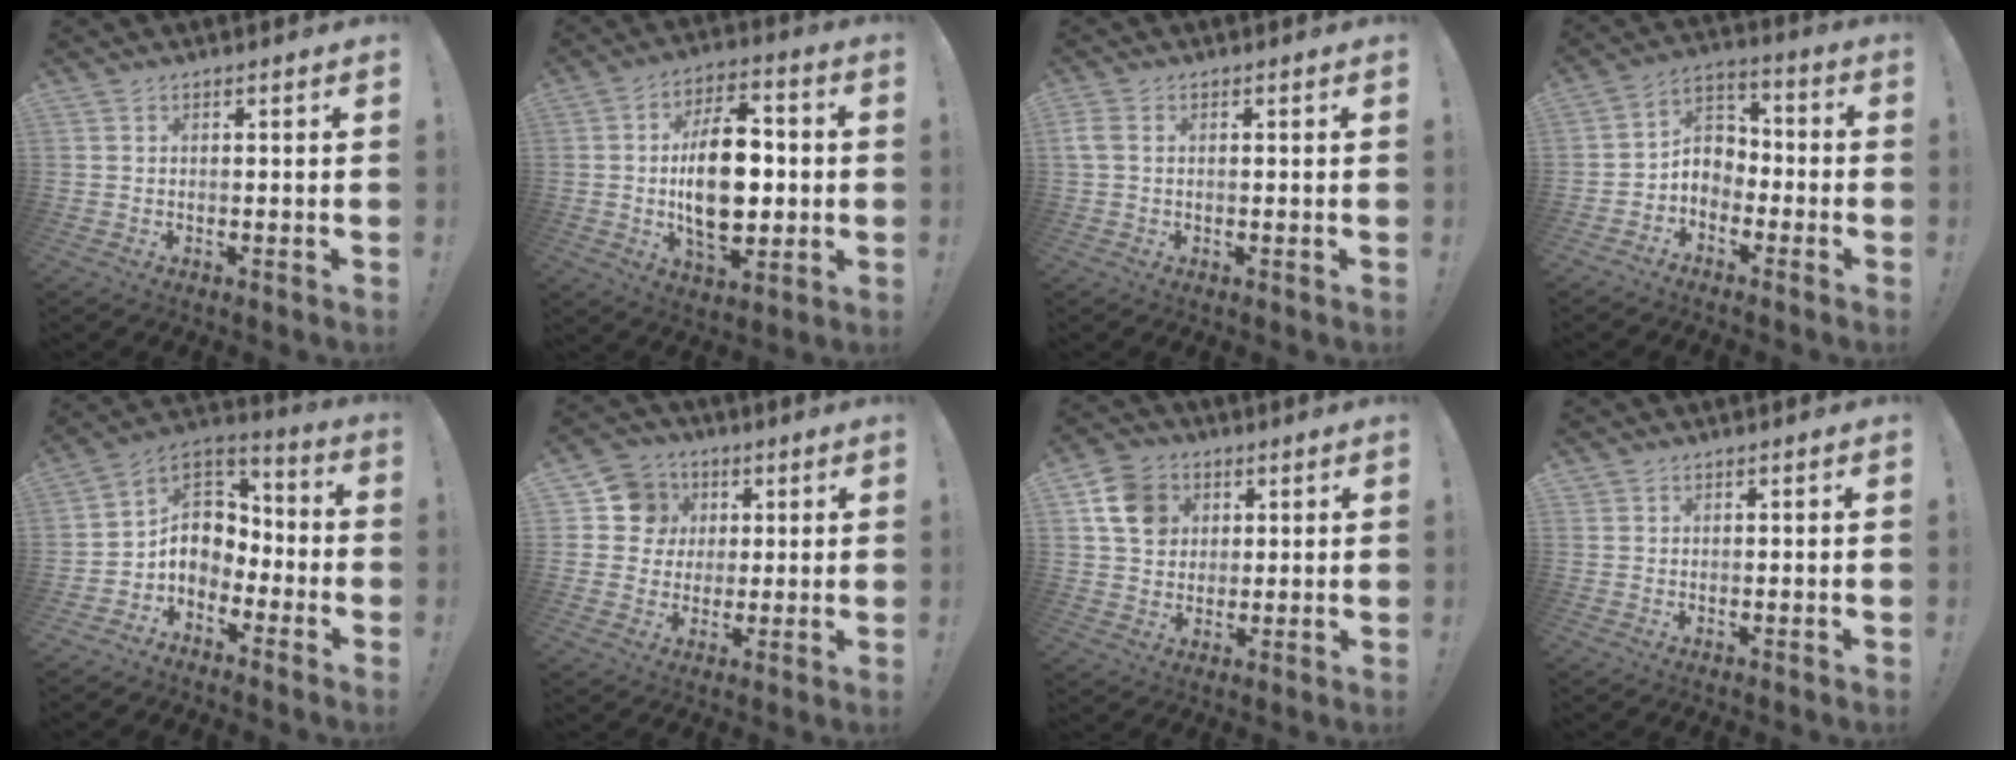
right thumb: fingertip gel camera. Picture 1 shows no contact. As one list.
[{"total": 18.6, "force": [-0.6, 10.8, 15.2], "torque": [-0.261, 0.003, -0.012]}, {"total": 2.3, "force": [0.2, 1.5, 1.8], "torque": [-0.037, 0.003, 0.004]}, {"total": 6.3, "force": [-1.9, 5.7, 1.8], "torque": [-0.026, 0.013, -0.027]}, {"total": 8.1, "force": [-0.4, 7.4, 3.1], "torque": [-0.045, -0.005, 0.001]}, {"total": 10.9, "force": [2.8, 10.1, 2.9], "torque": [-0.033, -0.006, 0.060]}, {"total": 11.6, "force": [4.5, 9.6, 4.9], "torque": [-0.069, -0.009, 0.092]}, {"total": 0.8, "force": [0.7, 0.5, 0.1], "torque": [0.002, -0.002, 0.013]}]